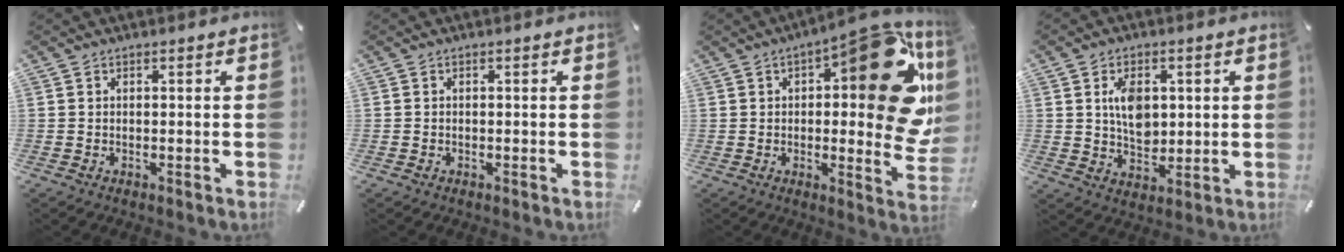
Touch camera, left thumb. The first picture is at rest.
{"total": 0.5, "force": [-0.3, 0.4, 0.2], "torque": [-0.002, 0.002, -0.007]}
{"total": 26.9, "force": [7.2, 10.7, 23.6], "torque": [-0.267, -0.061, 0.121]}
{"total": 8.2, "force": [1.6, 5.9, 5.4], "torque": [-0.089, -0.001, 0.025]}